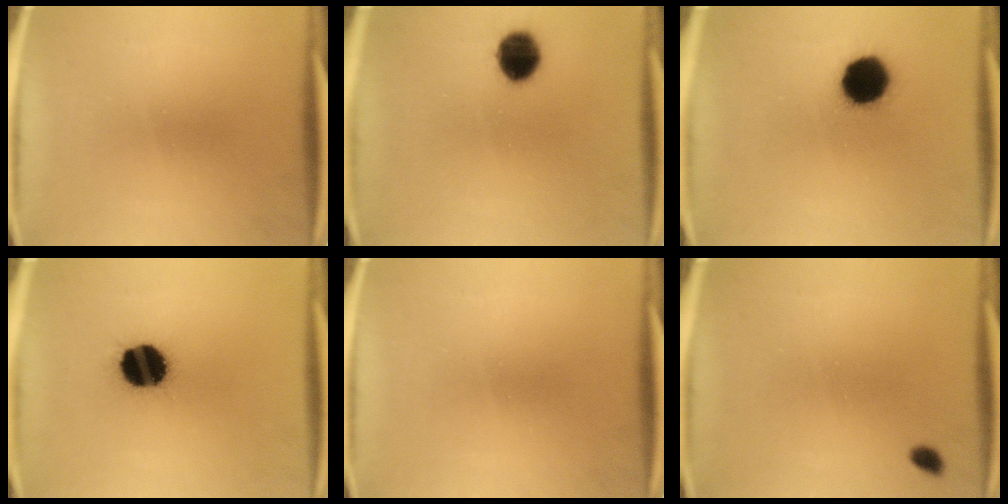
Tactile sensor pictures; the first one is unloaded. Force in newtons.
{"total": 8.3}
{"total": 12.1}
{"total": 14.7}
{"total": 0.0}
{"total": 1.3}